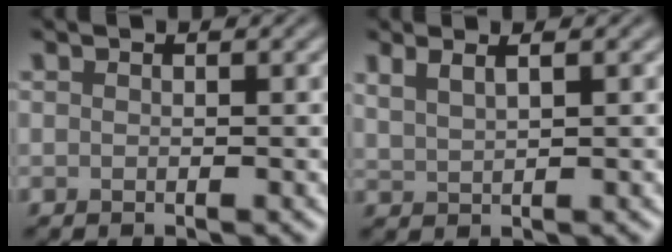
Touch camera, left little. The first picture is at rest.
{"total": 2.3, "force": [1.5, 0.8, 1.5], "torque": [-0.019, 0.003, 0.023]}